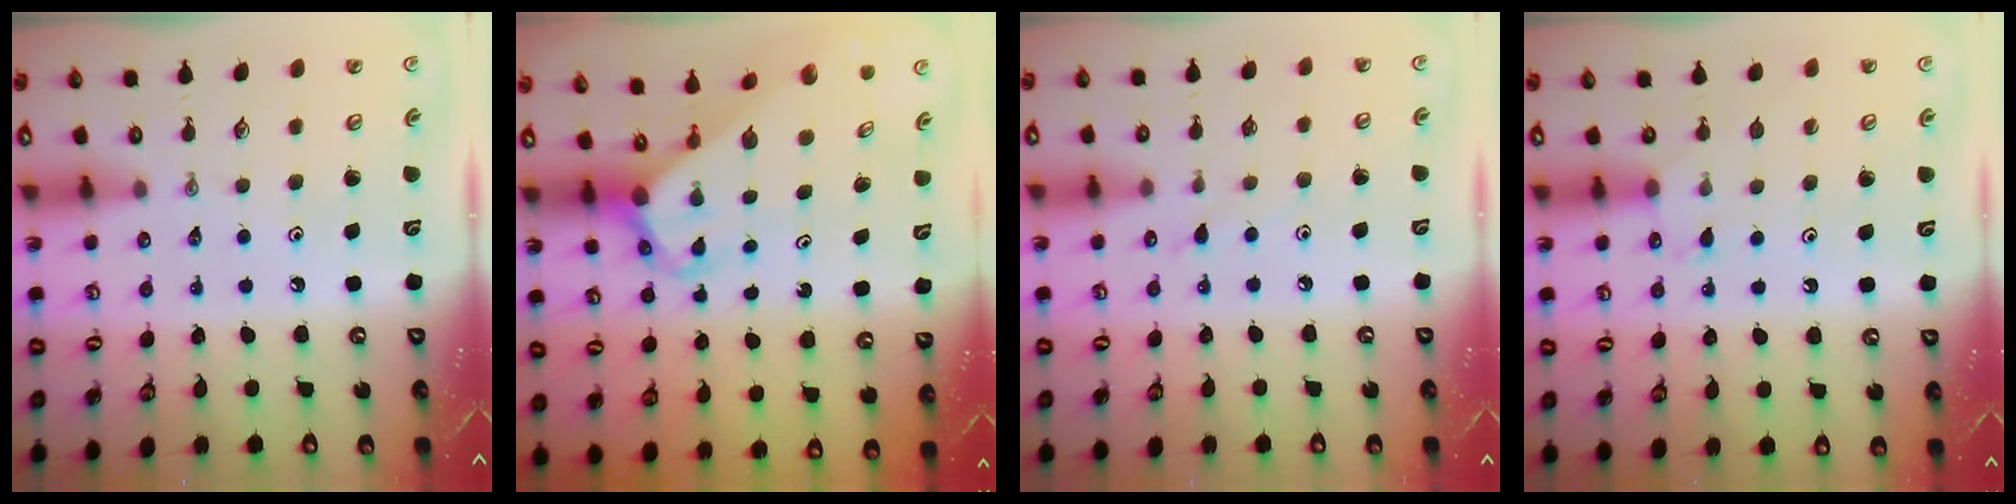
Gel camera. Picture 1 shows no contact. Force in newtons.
{"total": 3.7, "press": 3.7, "slide": 0.1}
{"total": 5.0, "press": 5.0, "slide": 0.5}
{"total": 6.0, "press": 6.0, "slide": 0.5}